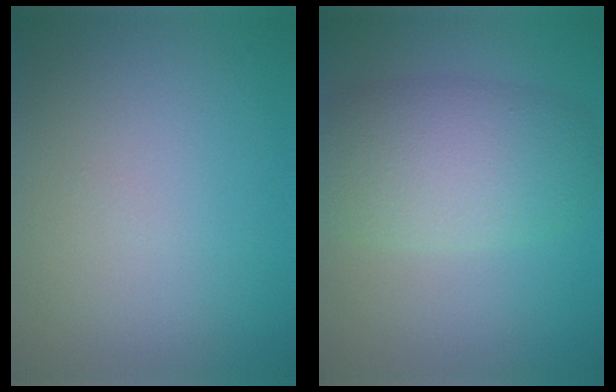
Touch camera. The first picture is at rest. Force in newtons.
{"total": 7.0, "press": 7.0, "slide": 0.2}